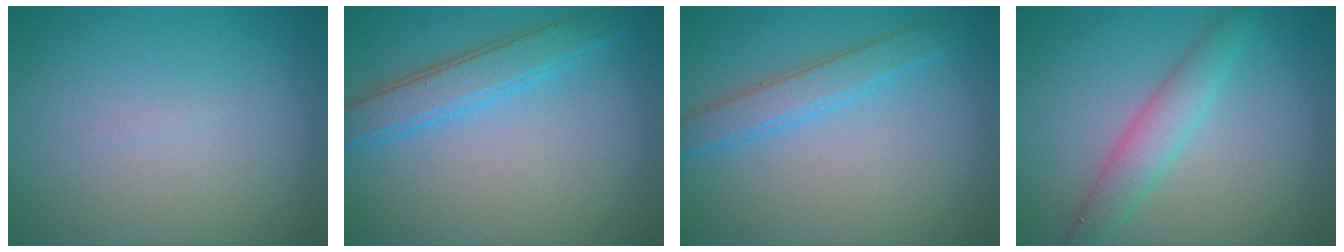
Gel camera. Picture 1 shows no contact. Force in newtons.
{"total": 3.6, "press": 3.6, "slide": 0.1}
{"total": 2.8, "press": 2.8, "slide": 0.1}
{"total": 3.1, "press": 3.1, "slide": 0.1}